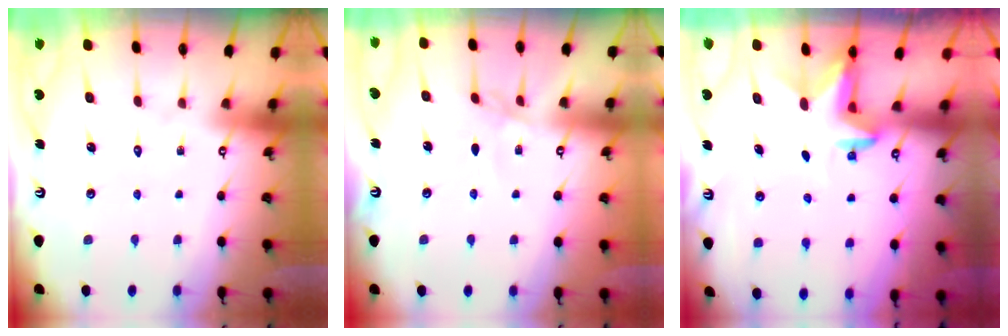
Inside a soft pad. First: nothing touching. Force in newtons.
{"total": 2.0, "press": 2.0, "slide": 0.4}
{"total": 2.9, "press": 2.8, "slide": 0.7}